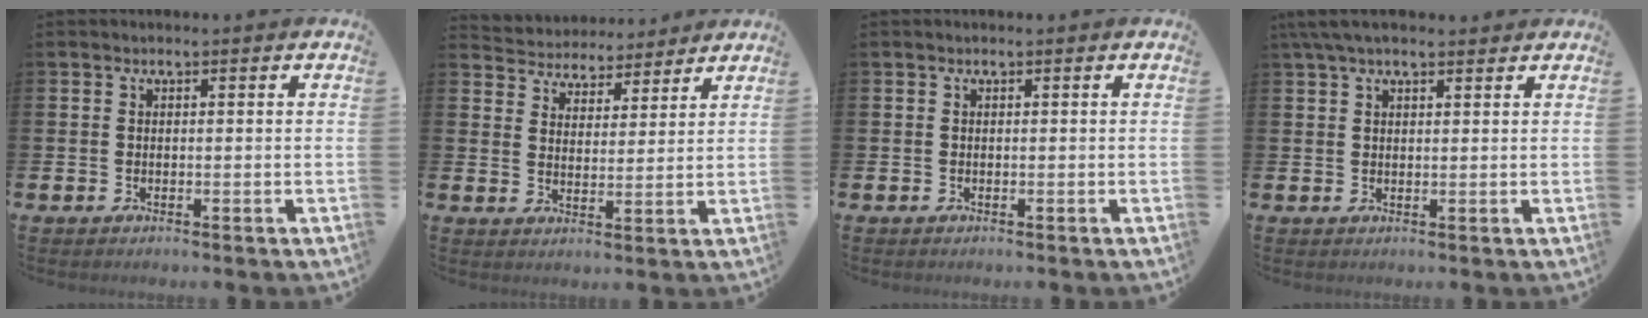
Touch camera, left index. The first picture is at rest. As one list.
[{"total": 4.4, "force": [4.2, 1.3, -0.7], "torque": [-0.017, -0.030, 0.073]}, {"total": 0.0}, {"total": 4.0, "force": [3.1, 1.2, 2.3], "torque": [-0.051, 0.000, 0.057]}]